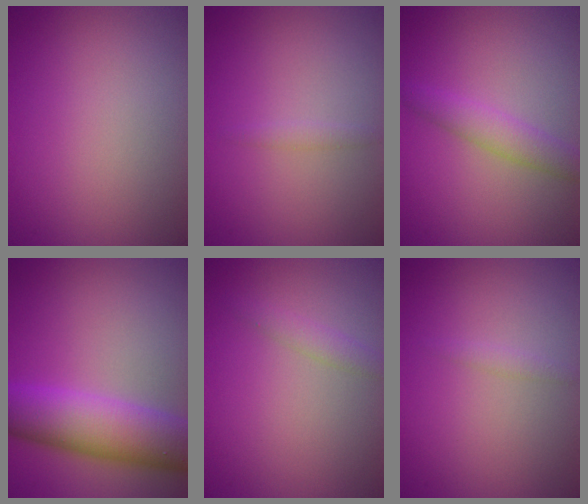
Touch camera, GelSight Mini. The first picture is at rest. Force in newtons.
{"total": 0.8, "press": 0.8, "slide": 0.0}
{"total": 2.6, "press": 2.6, "slide": 0.1}
{"total": 8.6, "press": 8.6, "slide": 0.4}
{"total": 1.4, "press": 1.4, "slide": 0.0}
{"total": 0.7, "press": 0.7, "slide": 0.1}